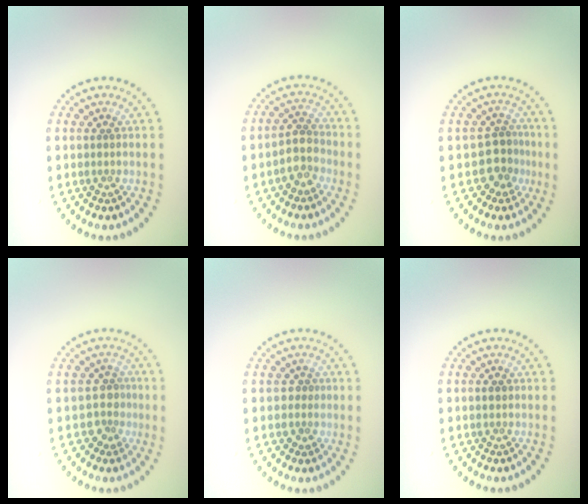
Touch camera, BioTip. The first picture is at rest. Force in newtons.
{"total": 2.7, "press": 2.3, "slide": 1.3}
{"total": 2.7, "press": 2.3, "slide": 1.5}
{"total": 2.3, "press": 1.7, "slide": 1.6}
{"total": 1.2, "press": 1.1, "slide": 0.6}
{"total": 0.8, "press": 0.8, "slide": 0.1}